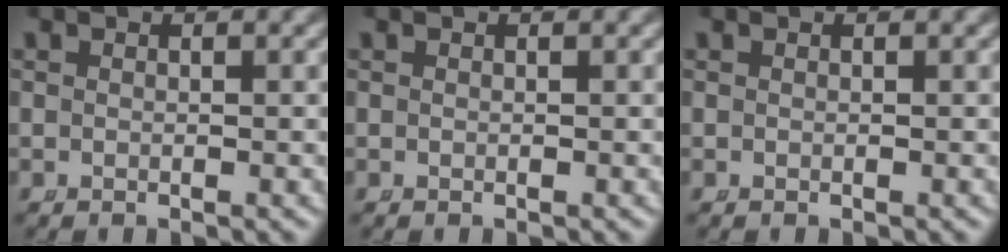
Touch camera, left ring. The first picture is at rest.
{"total": 0.0}
{"total": 0.0}